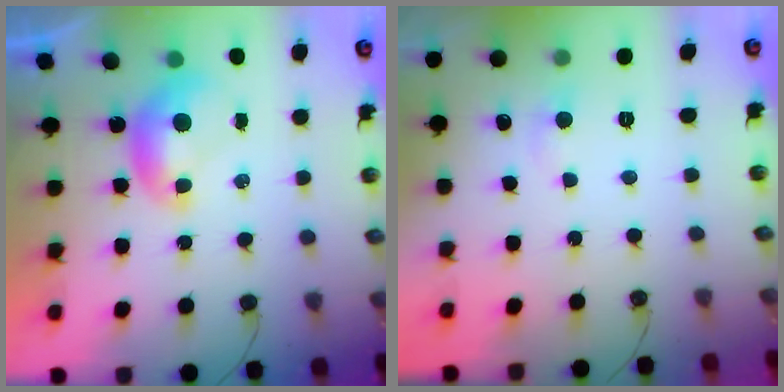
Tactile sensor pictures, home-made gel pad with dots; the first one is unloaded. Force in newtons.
{"total": 0.9, "press": 0.6, "slide": 0.7}